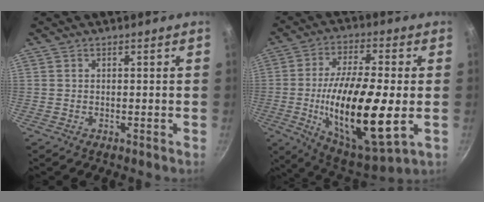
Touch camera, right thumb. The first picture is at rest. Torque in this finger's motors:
{"motor_torque": [2.22, 2.79, 2.25, -0.50, 0.75]}